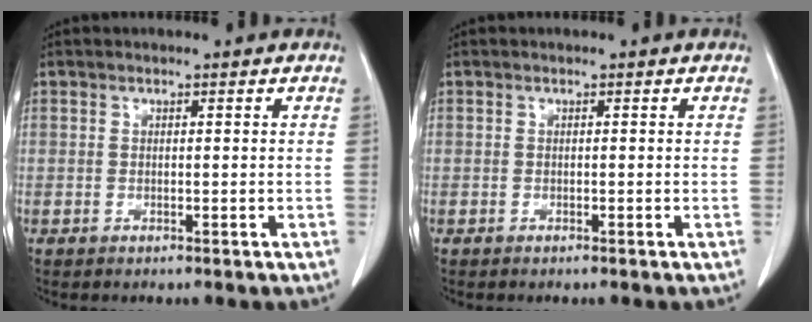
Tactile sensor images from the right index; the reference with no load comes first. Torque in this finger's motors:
{"motor_torque": [0.10, -0.08, 0.02, 0.01]}